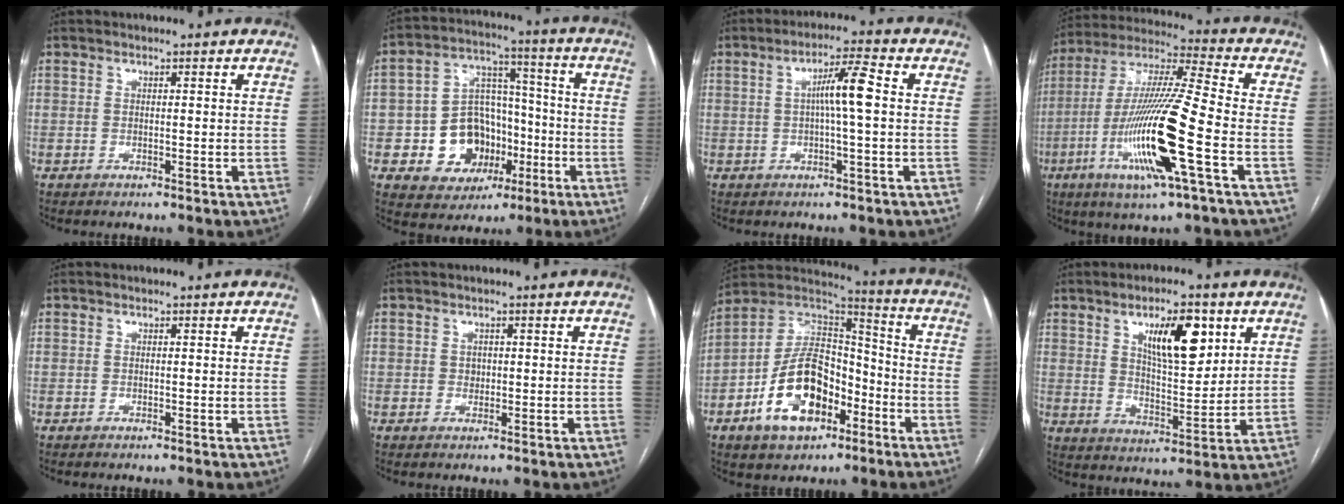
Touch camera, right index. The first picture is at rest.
{"total": 12.3, "force": [-3.5, 10.0, 6.3], "torque": [-0.108, 0.033, -0.043]}
{"total": 5.9, "force": [0.4, 0.2, 5.9], "torque": [-0.103, 0.014, 0.006]}
{"total": 19.1, "force": [-6.1, 0.3, 18.1], "torque": [-0.375, -0.020, -0.118]}
{"total": 0.0}
{"total": 0.8, "force": [0.1, 0.7, 0.3], "torque": [-0.002, 0.003, 0.003]}
{"total": 15.6, "force": [-6.5, 8.5, 11.3], "torque": [-0.225, 0.021, -0.110]}
{"total": 11.2, "force": [5.3, 3.6, 9.2], "torque": [-0.154, 0.002, 0.093]}